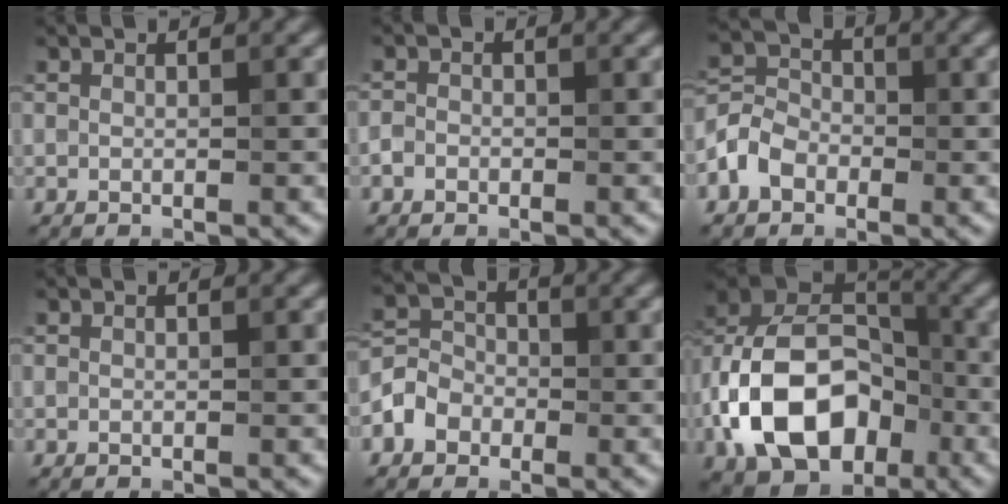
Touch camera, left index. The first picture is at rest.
{"total": 1.1, "force": [-0.5, 0.9, 0.3], "torque": [-0.002, 0.000, -0.014]}
{"total": 3.5, "force": [-1.7, 2.7, 1.4], "torque": [-0.027, 0.009, -0.042]}
{"total": 0.0}
{"total": 3.1, "force": [-1.4, 2.6, 1.0], "torque": [-0.013, 0.007, -0.032]}
{"total": 12.9, "force": [-4.0, 8.7, 8.7], "torque": [-0.166, 0.010, -0.089]}